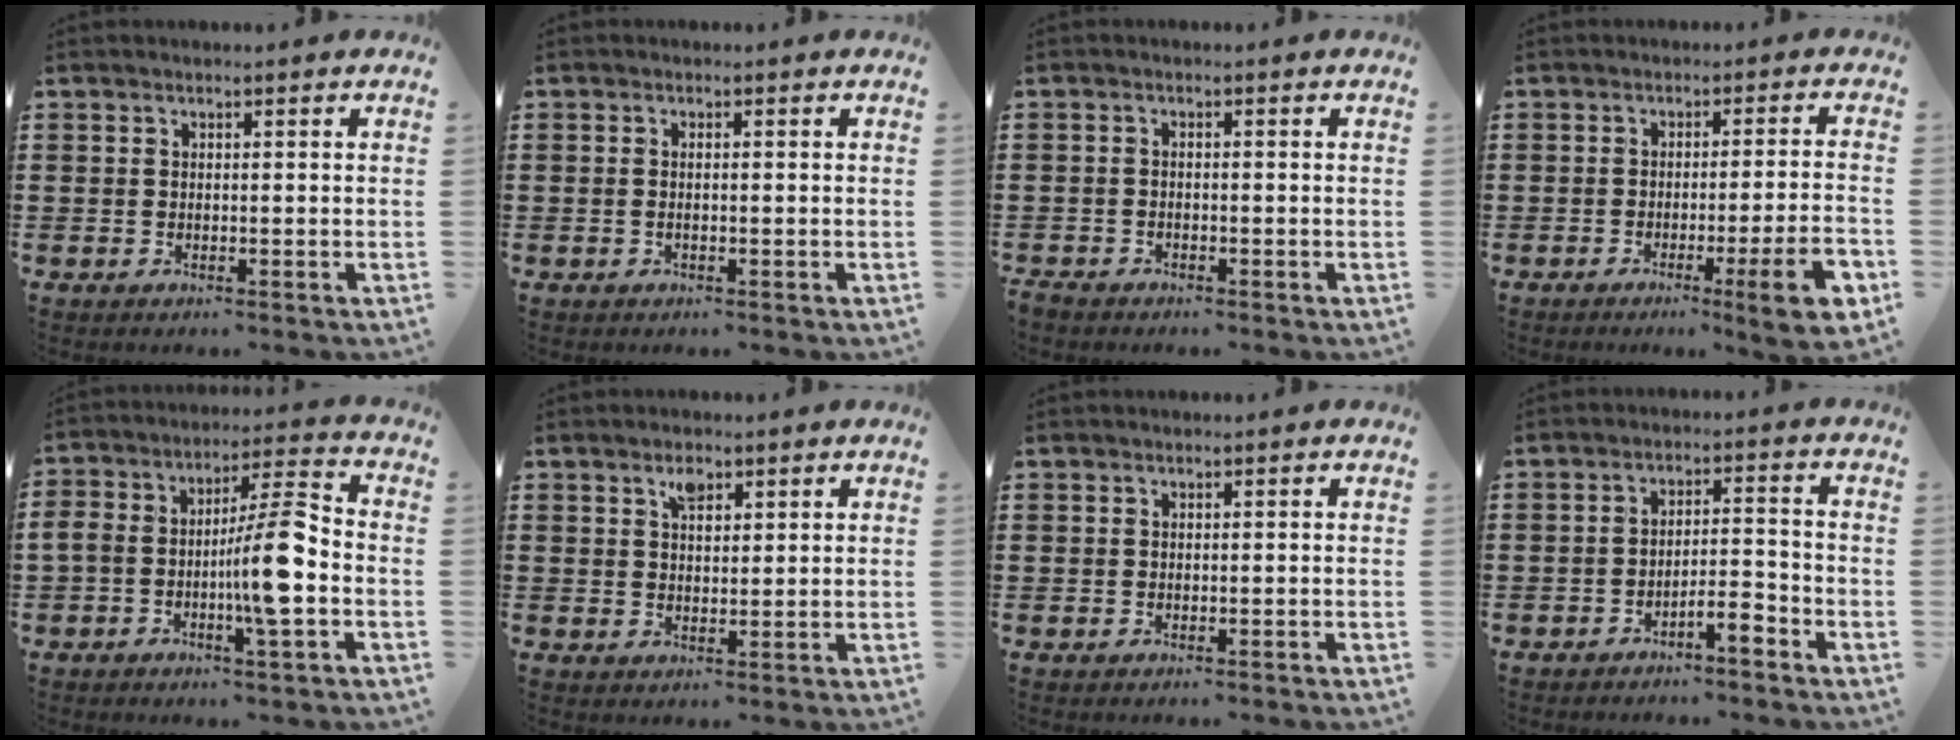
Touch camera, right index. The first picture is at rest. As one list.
[{"total": 0.7, "force": [-0.2, 0.1, 0.7], "torque": [-0.014, -0.003, -0.004]}, {"total": 1.1, "force": [-1.0, 0.3, 0.1], "torque": [-0.006, 0.000, -0.022]}, {"total": 7.9, "force": [-3.4, 0.2, 7.1], "torque": [-0.114, -0.009, -0.057]}, {"total": 9.9, "force": [-2.9, 2.3, 9.2], "torque": [-0.168, 0.007, -0.056]}, {"total": 2.7, "force": [1.7, 1.2, 1.6], "torque": [-0.029, 0.000, 0.029]}, {"total": 0.0}, {"total": 3.9, "force": [-3.2, 0.4, 2.2], "torque": [-0.039, 0.008, -0.061]}]